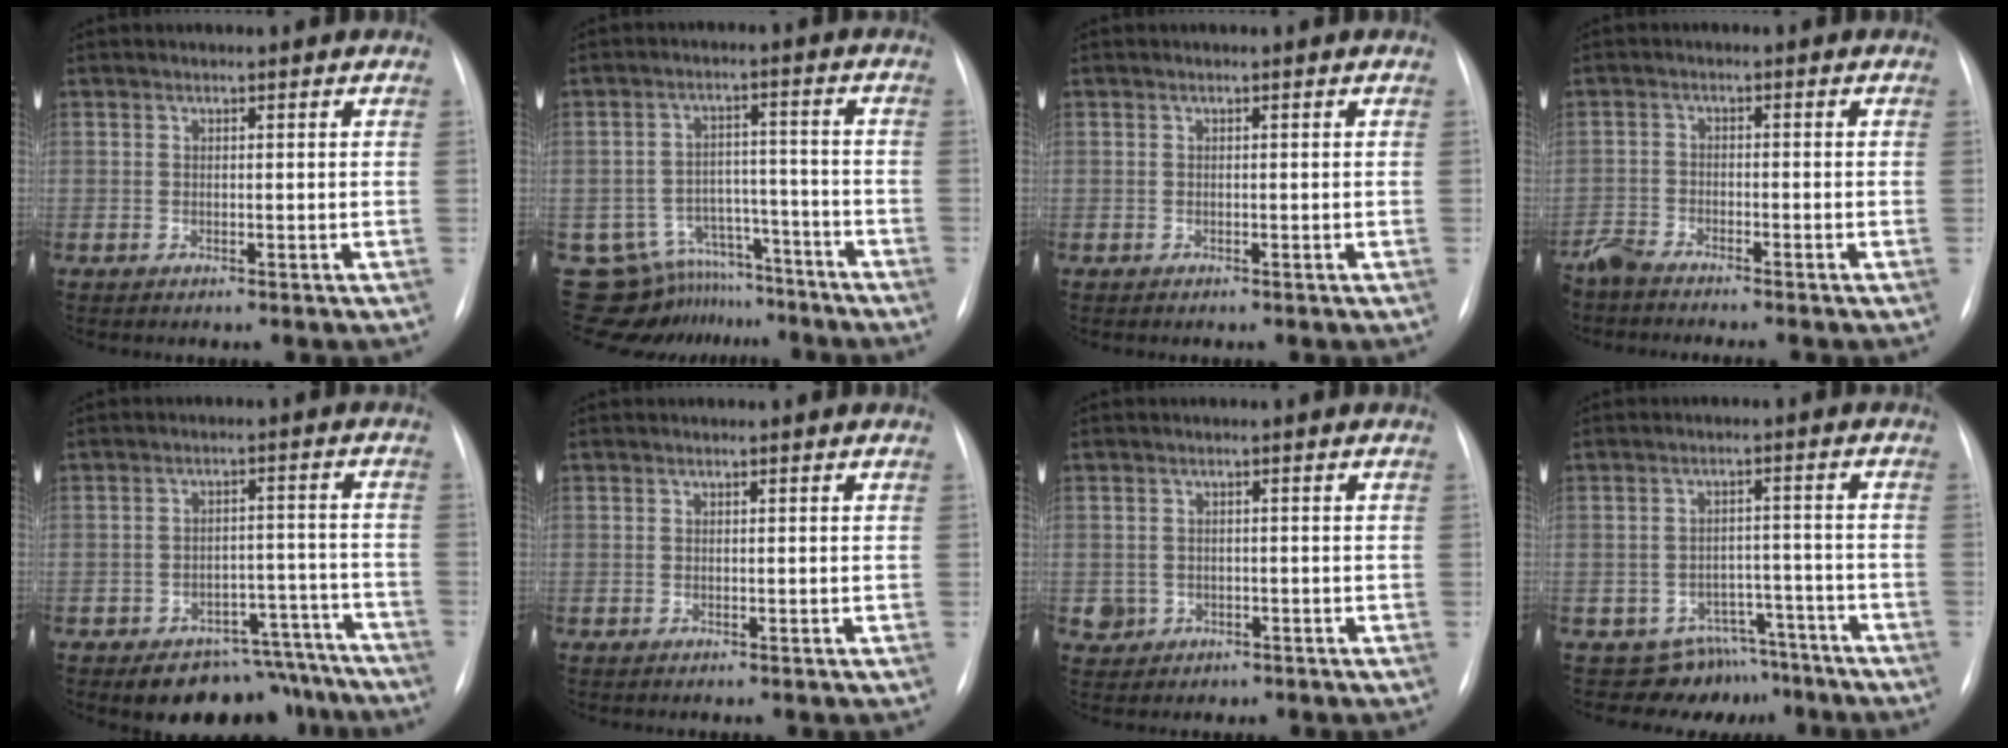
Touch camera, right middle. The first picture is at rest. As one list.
[{"total": 12.1, "force": [-10.6, 5.7, 0.1], "torque": [-0.003, 0.047, -0.147]}, {"total": 0.0}, {"total": 5.1, "force": [-4.8, 0.2, 1.6], "torque": [-0.019, -0.015, -0.084]}, {"total": 11.4, "force": [-9.9, 5.1, 2.0], "torque": [0.016, 0.041, -0.124]}, {"total": 0.0}, {"total": 2.9, "force": [-0.9, 2.8, 0.4], "torque": [-0.005, 0.008, -0.005]}, {"total": 7.6, "force": [-6.3, 4.1, -0.9], "torque": [0.036, 0.043, -0.087]}]